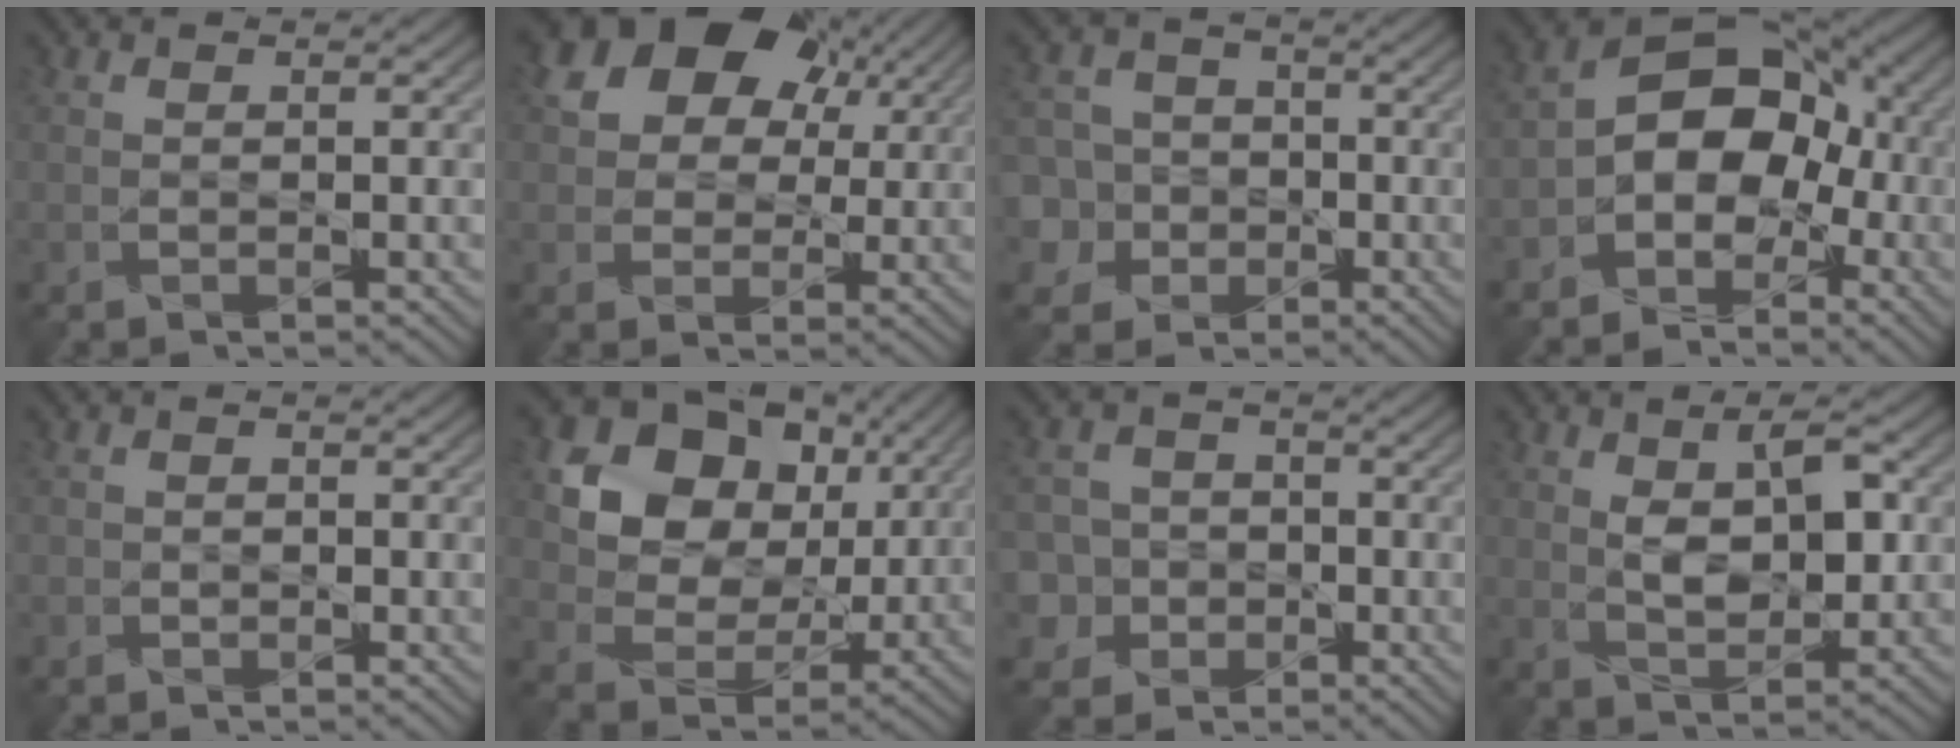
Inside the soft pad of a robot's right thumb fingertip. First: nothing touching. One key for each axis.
{"total": 14.5, "fx": 6.4, "fy": 10.5, "fz": 7.6, "tx": -0.171, "ty": 0.055, "tz": 0.110}
{"total": 8.8, "fx": -2.5, "fy": 8.0, "fz": 2.7, "tx": -0.092, "ty": -0.011, "tz": -0.073}
{"total": 9.8, "fx": -2.5, "fy": 7.1, "fz": 6.4, "tx": -0.096, "ty": 0.004, "tz": -0.066}
{"total": 1.3, "fx": -0.4, "fy": 1.1, "fz": 0.4, "tx": 0.000, "ty": -0.003, "tz": -0.009}
{"total": 13.5, "fx": 4.8, "fy": 10.4, "fz": 7.1, "tx": -0.154, "ty": 0.008, "tz": 0.086}
{"total": 7.8, "fx": -2.0, "fy": 7.1, "fz": 2.3, "tx": -0.073, "ty": 0.004, "tz": -0.066}
{"total": 6.7, "fx": 1.3, "fy": 3.5, "fz": 5.6, "tx": -0.095, "ty": -0.001, "tz": 0.027}